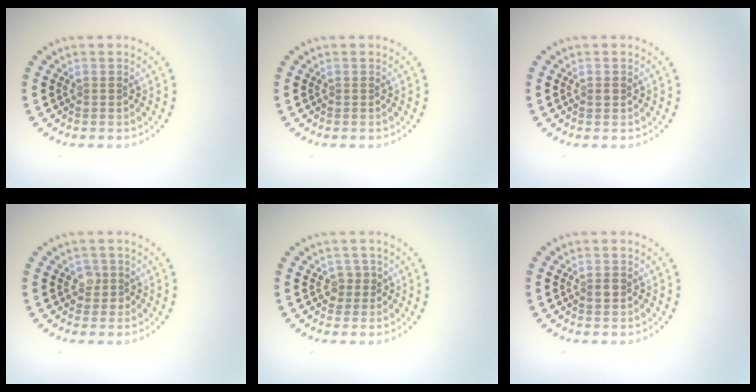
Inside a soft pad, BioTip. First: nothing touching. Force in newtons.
{"total": 0.0}
{"total": 0.7, "press": 0.7, "slide": 0.0}
{"total": 1.6, "press": 1.3, "slide": 0.9}
{"total": 1.3, "press": 1.0, "slide": 0.9}
{"total": 1.2, "press": 1.2, "slide": 0.1}